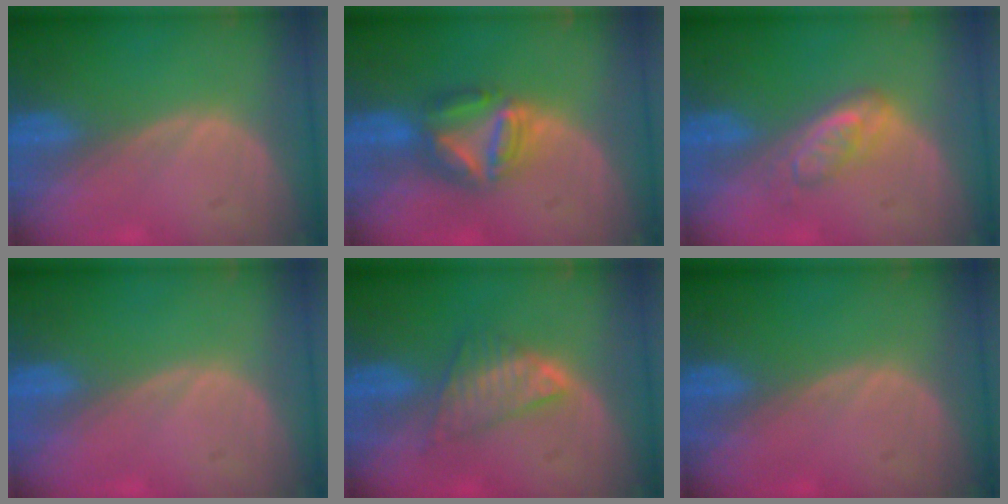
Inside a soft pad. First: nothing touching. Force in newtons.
{"total": 7.2, "press": 6.3, "slide": 3.5}
{"total": 4.6, "press": 4.4, "slide": 1.3}
{"total": 0.0}
{"total": 4.9, "press": 4.9, "slide": 0.4}
{"total": 0.0}